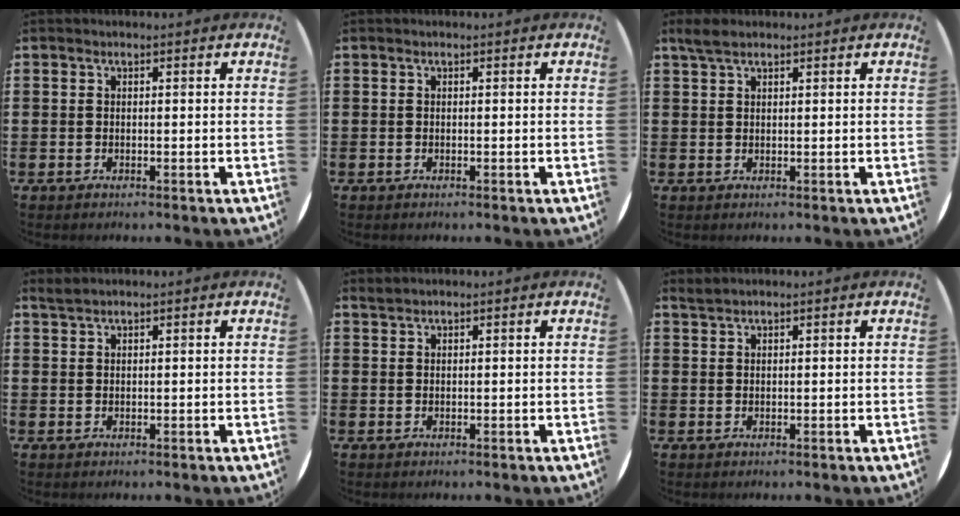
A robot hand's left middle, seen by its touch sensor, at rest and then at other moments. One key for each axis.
{"total": 0.0}
{"total": 2.1, "fx": 1.7, "fy": 0.7, "fz": 1.1, "tx": -0.024, "ty": 0.005, "tz": 0.032}
{"total": 1.1, "fx": 1.0, "fy": 0.0, "fz": 0.3, "tx": -0.007, "ty": 0.001, "tz": 0.019}
{"total": 0.7, "fx": 0.7, "fy": -0.1, "fz": -0.1, "tx": 0.001, "ty": 0.000, "tz": 0.013}
{"total": 0.9, "fx": 0.9, "fy": -0.1, "fz": 0.2, "tx": -0.004, "ty": 0.001, "tz": 0.017}